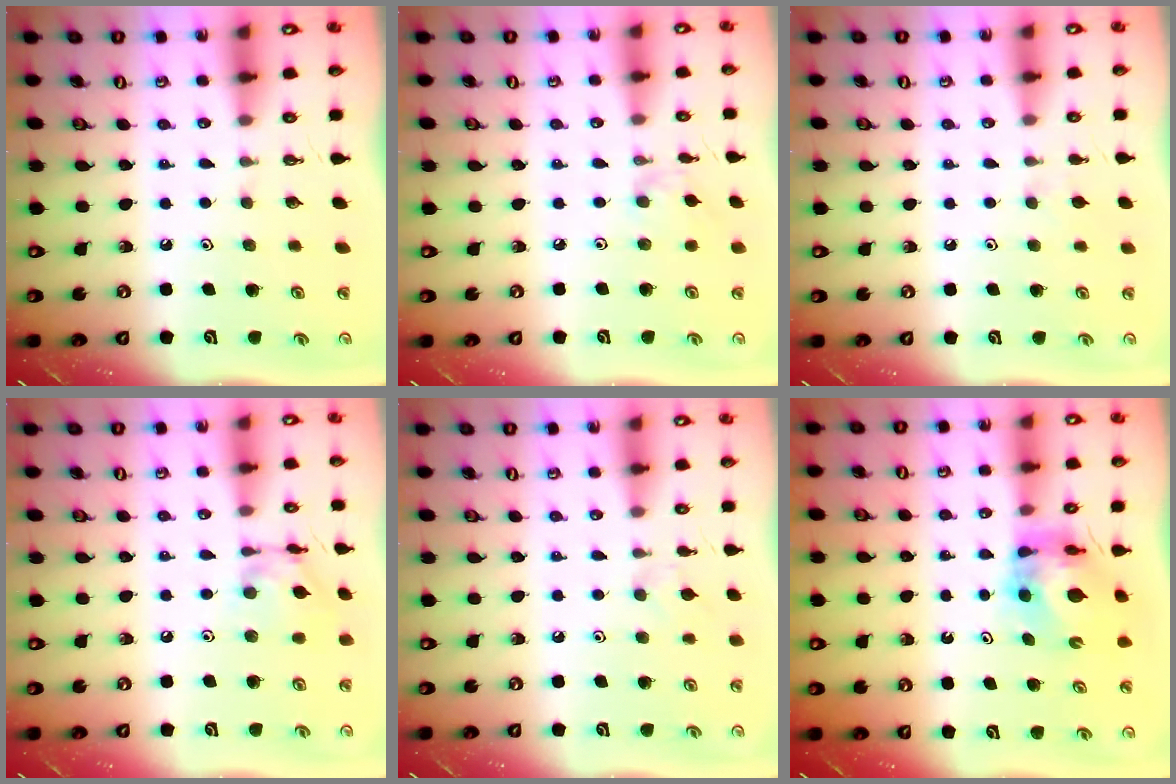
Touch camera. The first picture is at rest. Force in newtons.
{"total": 1.4, "press": 1.4, "slide": 0.4}
{"total": 4.5, "press": 4.4, "slide": 0.6}
{"total": 11.5, "press": 11.5, "slide": 0.9}
{"total": 3.3, "press": 3.3, "slide": 0.7}
{"total": 9.2, "press": 9.2, "slide": 1.0}